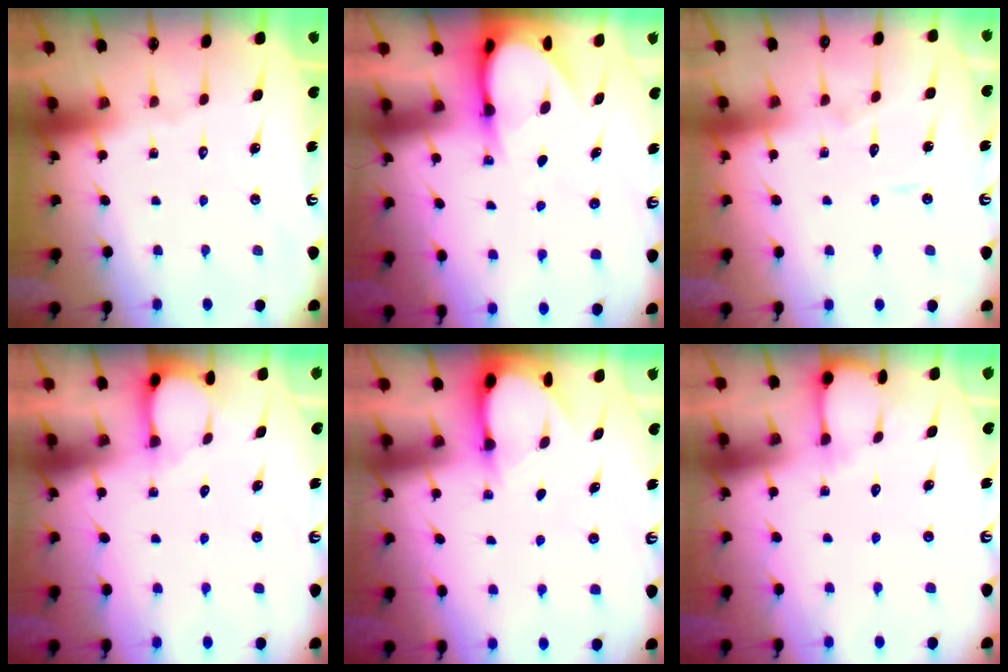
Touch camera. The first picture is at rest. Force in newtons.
{"total": 6.5, "press": 6.4, "slide": 0.7}
{"total": 5.1, "press": 5.1, "slide": 0.5}
{"total": 2.3, "press": 2.3, "slide": 0.3}
{"total": 3.1, "press": 3.1, "slide": 0.3}
{"total": 3.3, "press": 3.3, "slide": 0.4}